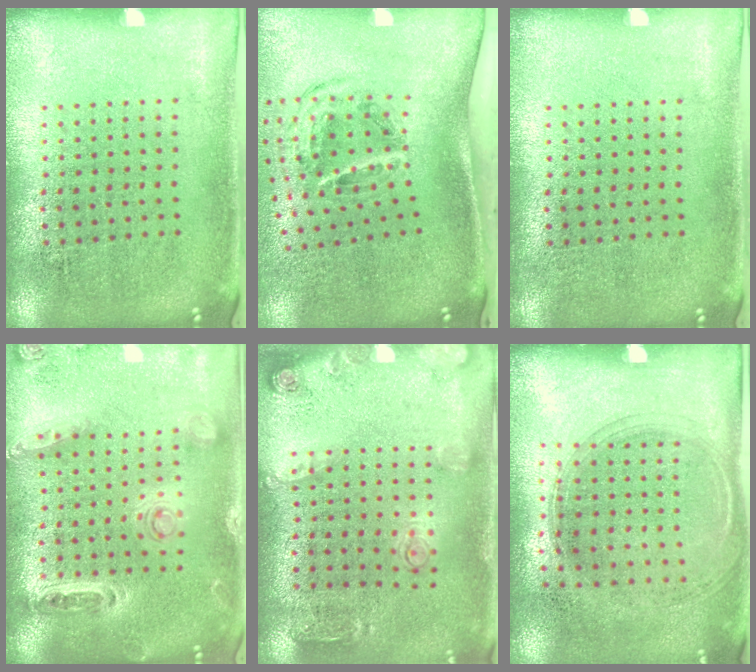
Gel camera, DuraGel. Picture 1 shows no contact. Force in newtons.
{"total": 1.9, "press": 1.2, "slide": 1.4}
{"total": 0.0}
{"total": 1.2, "press": 1.2, "slide": 0.3}
{"total": 1.8, "press": 1.4, "slide": 1.1}
{"total": 1.4, "press": 1.2, "slide": 0.6}